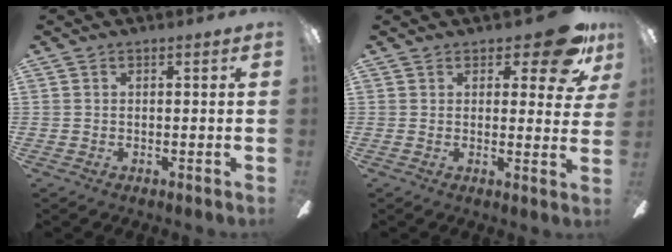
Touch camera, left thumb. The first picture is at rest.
{"total": 10.7, "force": [6.4, 4.4, 7.4], "torque": [-0.083, -0.036, 0.111]}